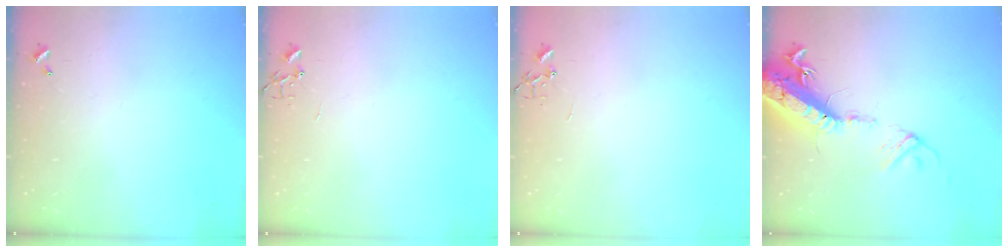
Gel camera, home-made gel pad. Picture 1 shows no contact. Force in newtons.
{"total": 0.0}
{"total": 0.0}
{"total": 20.7, "press": 20.1, "slide": 4.8}